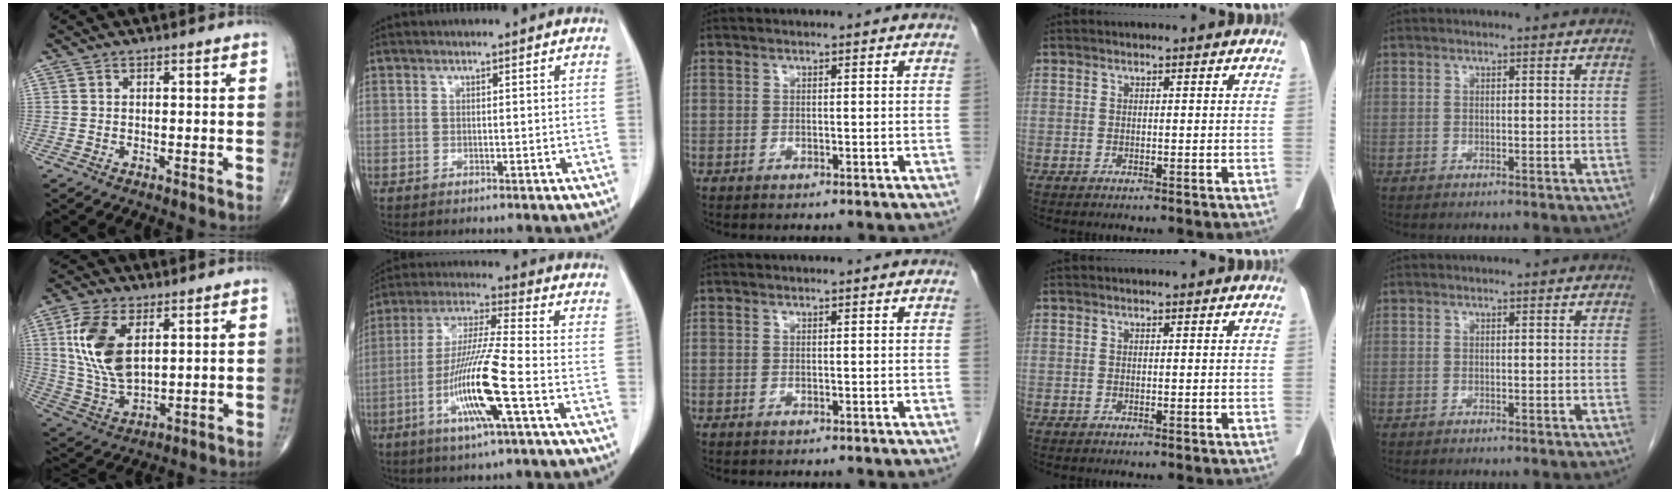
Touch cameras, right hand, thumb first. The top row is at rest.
{"thumb": {"total": 13.8, "force": [4.1, 7.3, 10.9], "torque": [-0.219, -0.015, 0.089]}, "index": {"total": 13.1, "force": [-4.6, -0.2, 12.3], "torque": [-0.247, -0.011, -0.093]}}